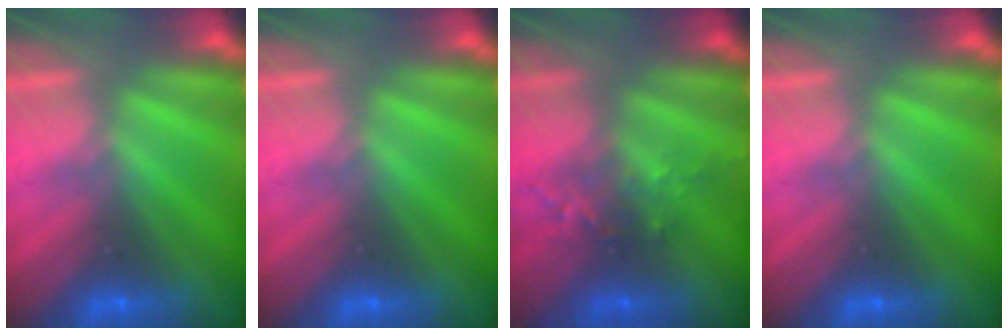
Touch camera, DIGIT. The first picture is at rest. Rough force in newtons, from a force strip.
{"total": 0.0}
{"total": 2.6}
{"total": 0.0}